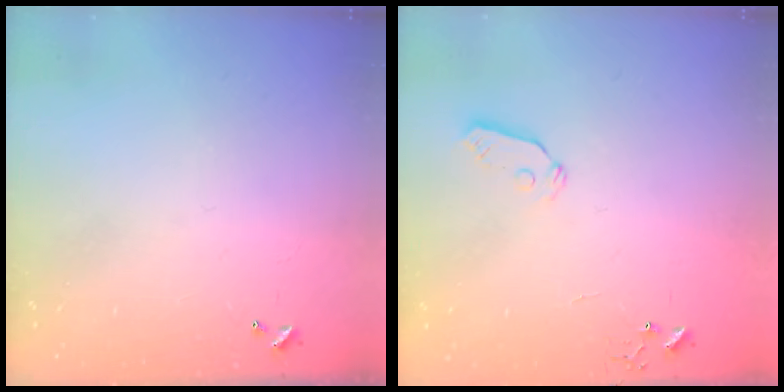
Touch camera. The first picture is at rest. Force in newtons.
{"total": 5.3, "press": 5.2, "slide": 0.3}